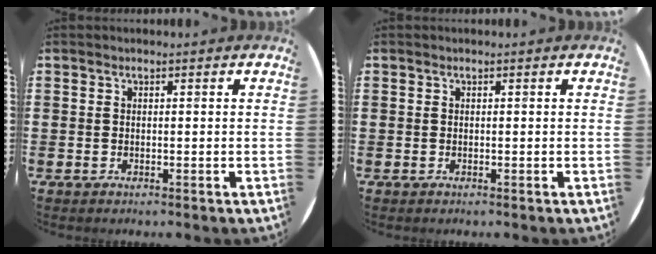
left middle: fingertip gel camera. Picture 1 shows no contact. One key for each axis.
{"total": 0.0}